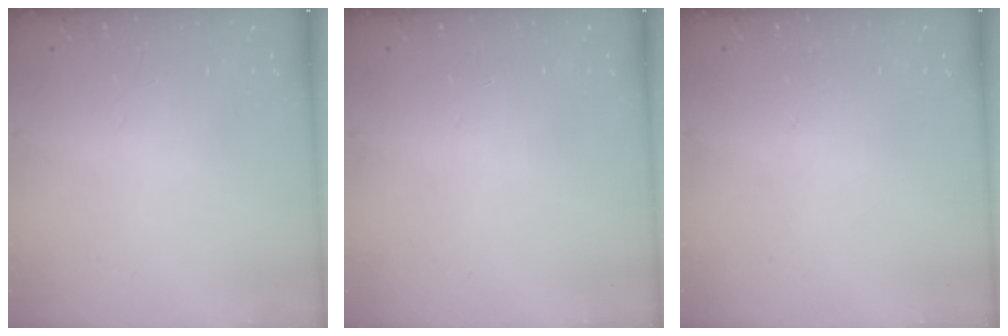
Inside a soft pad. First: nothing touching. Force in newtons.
{"total": 0.0}
{"total": 0.0}